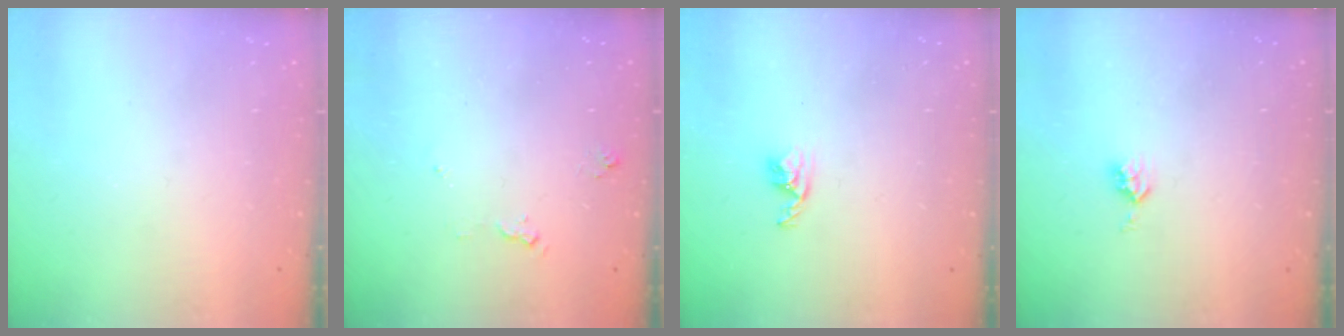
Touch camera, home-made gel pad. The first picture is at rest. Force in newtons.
{"total": 5.4, "press": 5.4, "slide": 0.6}
{"total": 3.7, "press": 3.6, "slide": 0.6}
{"total": 4.4, "press": 4.3, "slide": 0.6}